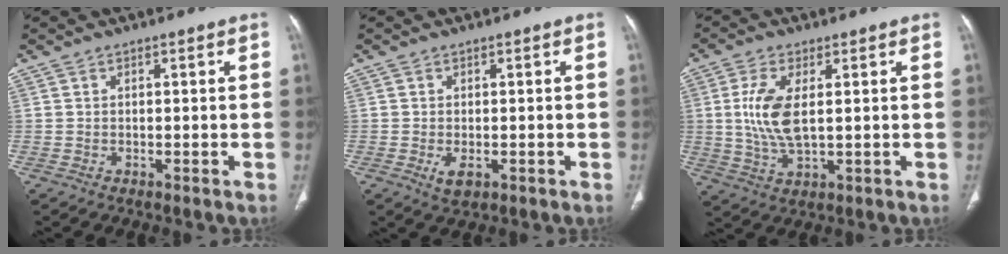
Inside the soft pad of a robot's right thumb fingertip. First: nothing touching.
{"total": 2.6, "force": [-0.7, 1.5, 2.0], "torque": [-0.039, -0.005, -0.008]}
{"total": 8.8, "force": [1.2, 3.7, 7.8], "torque": [-0.176, -0.010, 0.028]}